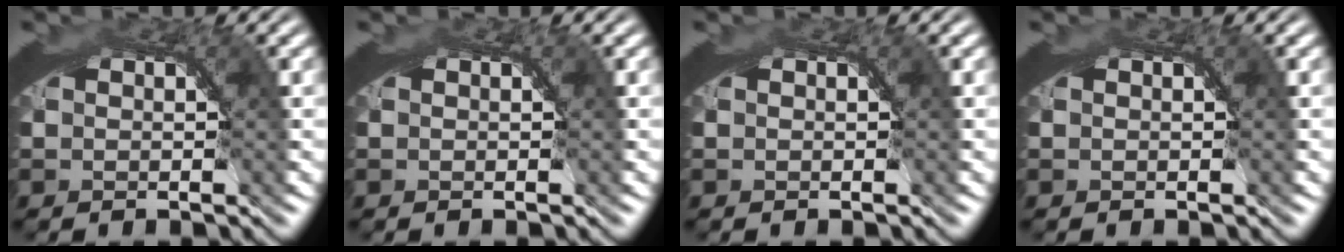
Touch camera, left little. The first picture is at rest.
{"total": 0.0}
{"total": 0.0}
{"total": 0.0}